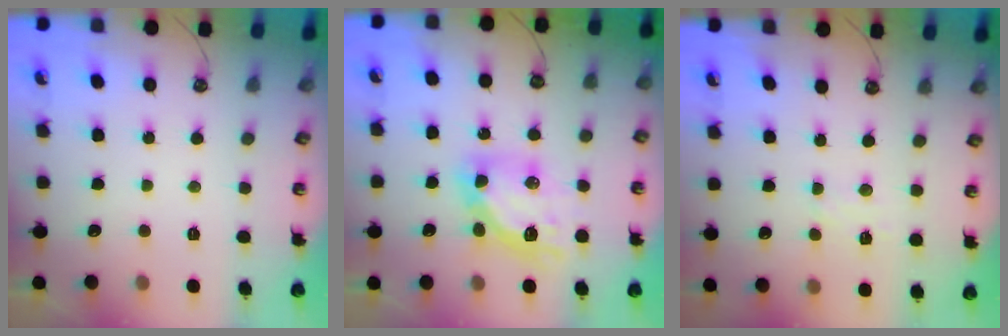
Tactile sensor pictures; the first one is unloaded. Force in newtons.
{"total": 11.5, "press": 11.5, "slide": 1.0}
{"total": 6.2, "press": 6.1, "slide": 0.7}